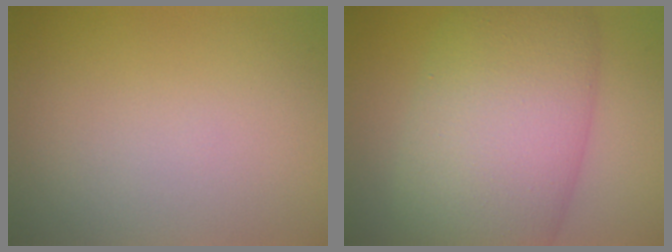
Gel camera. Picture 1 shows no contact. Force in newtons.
{"total": 13.7, "press": 13.7, "slide": 0.3}